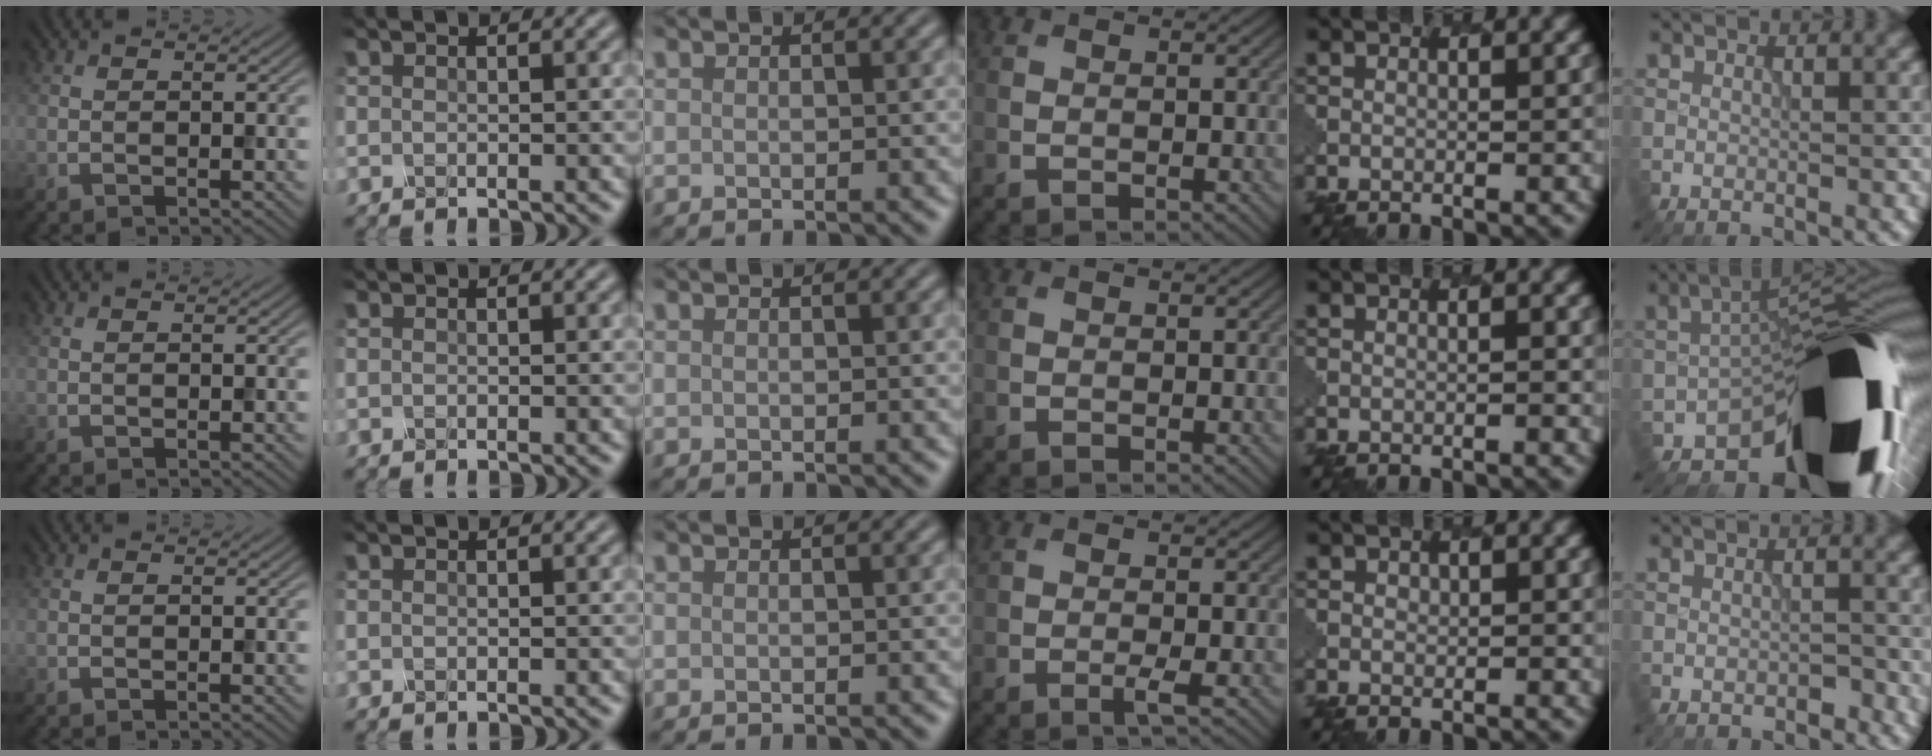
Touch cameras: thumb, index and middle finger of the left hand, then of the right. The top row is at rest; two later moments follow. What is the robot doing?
{"motion": "dispense", "object": "spray bottle"}